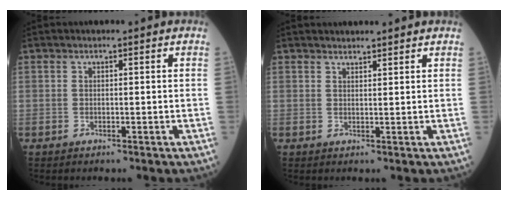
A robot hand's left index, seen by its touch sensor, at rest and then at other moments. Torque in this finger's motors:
{"motor_torque": [-0.20, -0.04, 0.01, 0.01]}